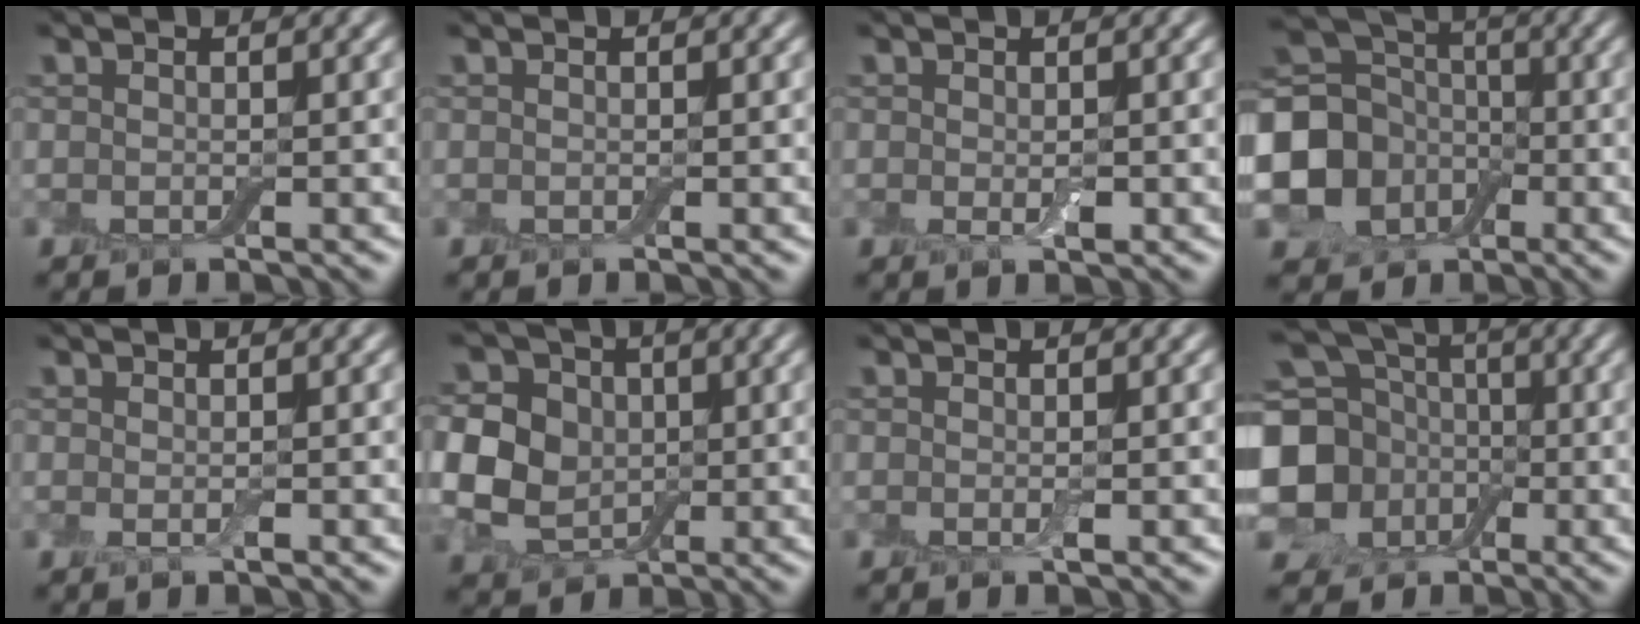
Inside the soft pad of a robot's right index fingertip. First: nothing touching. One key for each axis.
{"total": 0.0}
{"total": 1.1, "fx": -0.1, "fy": 0.6, "fz": 1.0, "tx": -0.016, "ty": -0.004, "tz": -0.001}
{"total": 8.7, "fx": -2.0, "fy": 7.2, "fz": 4.5, "tx": -0.089, "ty": -0.007, "tz": -0.051}
{"total": 0.8, "fx": 0.0, "fy": 0.1, "fz": 0.8, "tx": -0.014, "ty": -0.002, "tz": -0.001}
{"total": 9.1, "fx": 0.9, "fy": 7.8, "fz": 4.6, "tx": -0.105, "ty": 0.026, "tz": -0.001}
{"total": 0.5, "fx": 0.0, "fy": 0.0, "fz": 0.5, "tx": -0.011, "ty": -0.003, "tz": -0.002}
{"total": 10.4, "fx": -0.6, "fy": 9.1, "fz": 5.1, "tx": -0.125, "ty": -0.025, "tz": -0.025}